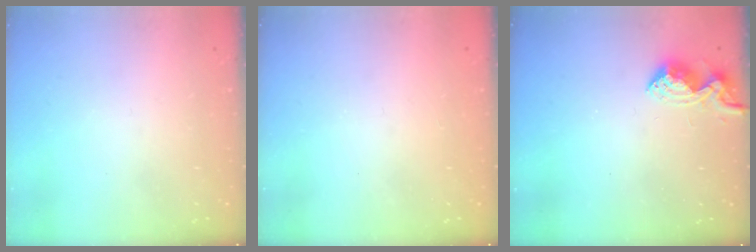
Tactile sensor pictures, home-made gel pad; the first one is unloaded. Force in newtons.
{"total": 1.5, "press": 1.2, "slide": 0.8}
{"total": 9.1, "press": 9.1, "slide": 0.3}